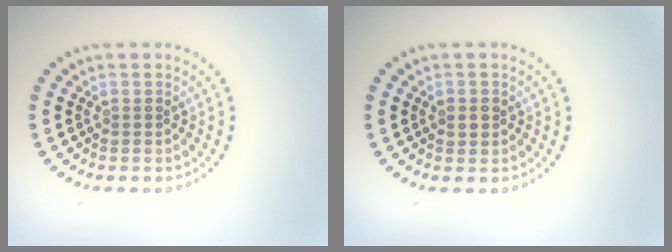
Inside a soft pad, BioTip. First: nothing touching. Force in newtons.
{"total": 1.2, "press": 1.2, "slide": 0.3}